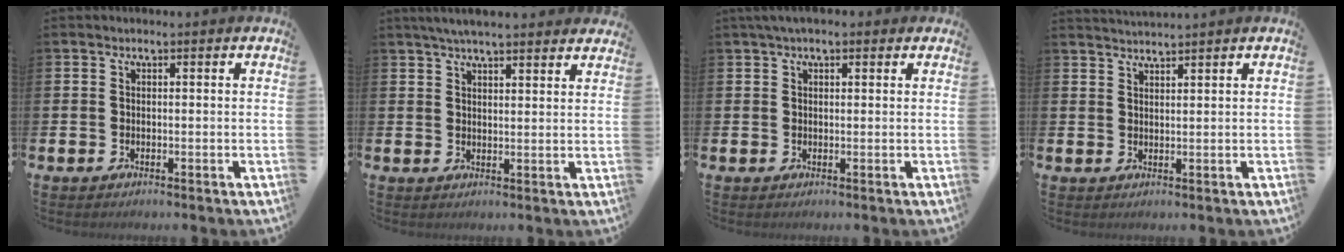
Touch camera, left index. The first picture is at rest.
{"total": 4.4, "force": [4.2, 0.4, 1.5], "torque": [-0.034, -0.011, 0.076]}
{"total": 2.1, "force": [1.4, 0.9, 1.2], "torque": [-0.022, 0.009, 0.024]}
{"total": 2.0, "force": [2.0, -0.3, -0.1], "torque": [-0.001, -0.009, 0.037]}